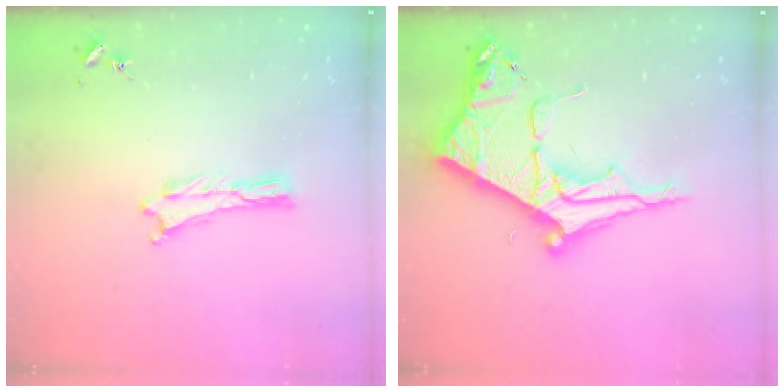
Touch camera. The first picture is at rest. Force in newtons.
{"total": 10.1, "press": 10.1, "slide": 1.1}